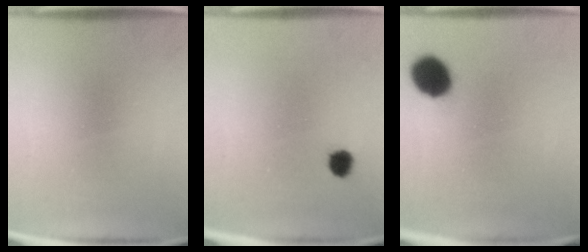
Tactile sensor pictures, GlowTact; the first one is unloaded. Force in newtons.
{"total": 2.5}
{"total": 9.4}